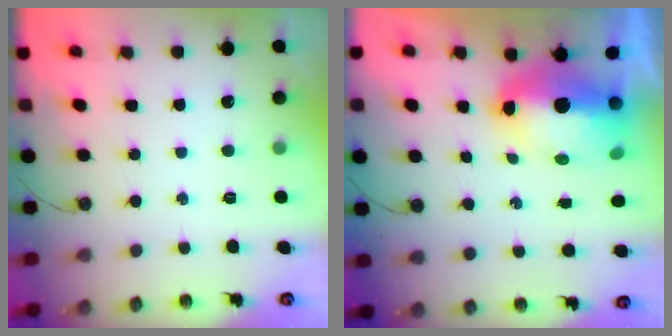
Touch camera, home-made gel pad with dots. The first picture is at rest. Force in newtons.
{"total": 12.2, "press": 12.1, "slide": 1.6}